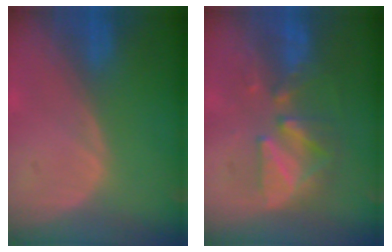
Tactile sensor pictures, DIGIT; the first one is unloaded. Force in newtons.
{"total": 7.6, "press": 7.5, "slide": 1.4}